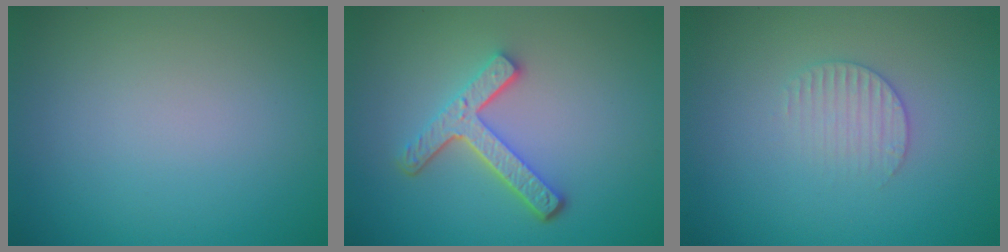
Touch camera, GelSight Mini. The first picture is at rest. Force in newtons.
{"total": 4.3, "press": 3.3, "slide": 2.8}
{"total": 1.9, "press": 1.9, "slide": 0.3}